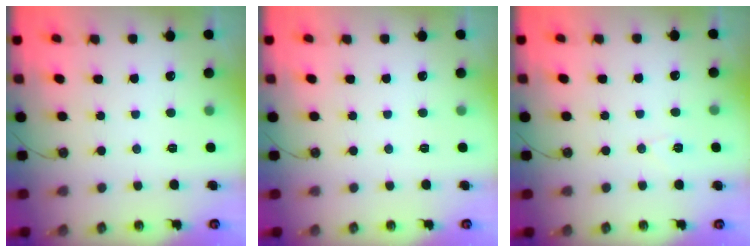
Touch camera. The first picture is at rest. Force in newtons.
{"total": 0.0}
{"total": 5.8, "press": 5.6, "slide": 1.5}